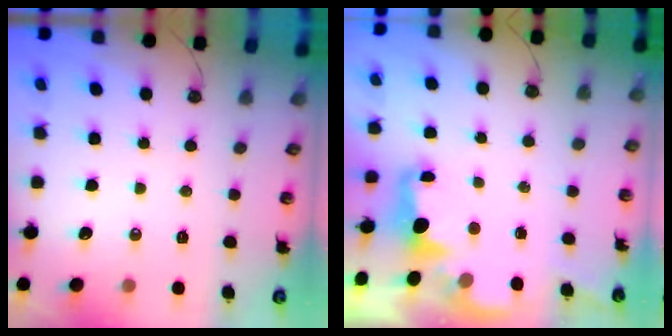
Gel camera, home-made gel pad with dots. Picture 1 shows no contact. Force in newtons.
{"total": 2.3, "press": 2.2, "slide": 0.7}